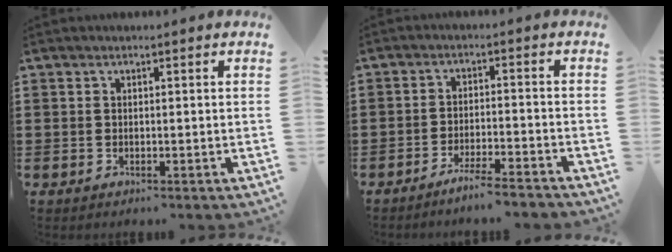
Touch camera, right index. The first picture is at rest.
{"total": 4.1, "force": [-3.7, -0.4, 1.6], "torque": [-0.026, -0.005, -0.071]}